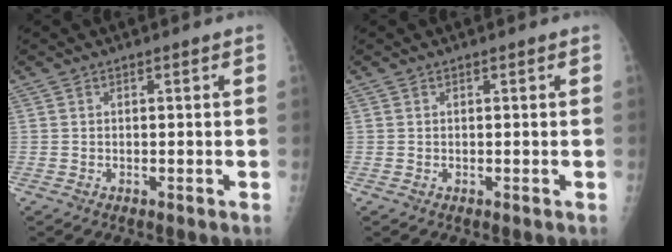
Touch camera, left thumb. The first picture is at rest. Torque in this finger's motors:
{"motor_torque": [-0.02, 0.03, 0.01, 0.02, 0.00]}